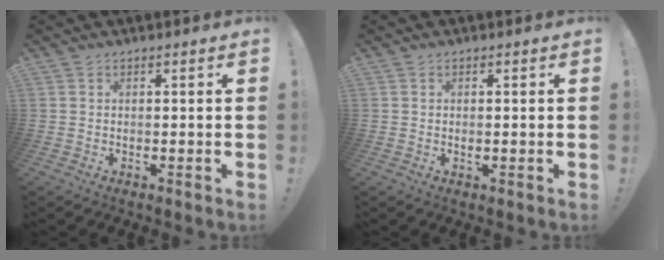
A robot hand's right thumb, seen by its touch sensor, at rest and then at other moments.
{"total": 0.8, "force": [-0.1, 0.2, 0.8], "torque": [-0.014, -0.001, -0.002]}